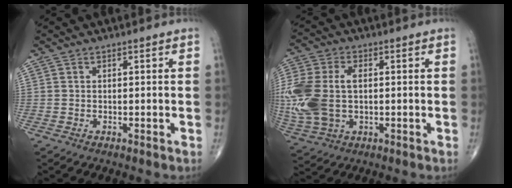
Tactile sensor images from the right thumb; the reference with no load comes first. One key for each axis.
{"total": 17.2, "fx": 0.0, "fy": 11.0, "fz": 13.2, "tx": -0.341, "ty": 0.002, "tz": 0.010}